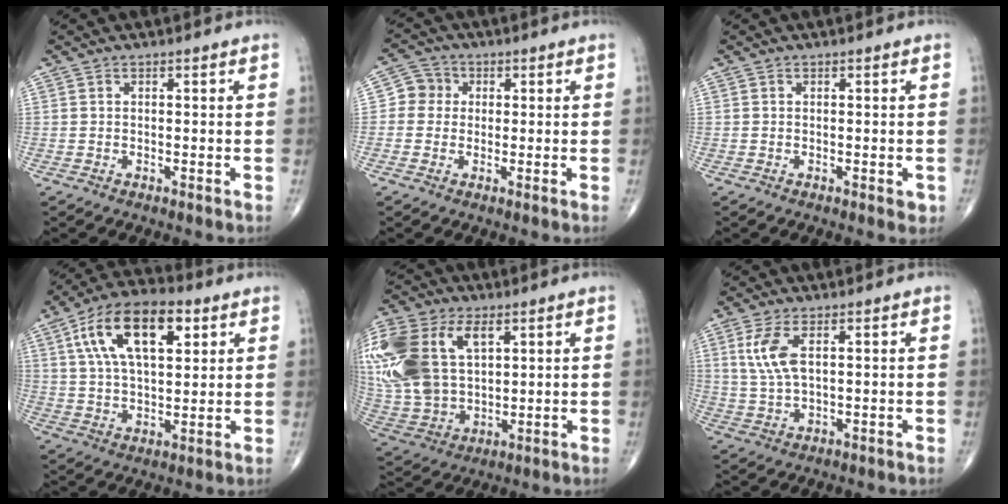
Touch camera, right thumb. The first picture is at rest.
{"total": 4.5, "force": [0.3, 4.3, 1.2], "torque": [0.007, 0.009, -0.006]}
{"total": 1.2, "force": [-0.3, 0.7, 1.0], "torque": [-0.003, -0.001, -0.005]}
{"total": 17.5, "force": [6.7, 8.5, 13.7], "torque": [-0.226, 0.000, 0.115]}
{"total": 25.8, "force": [8.2, 16.2, 18.3], "torque": [-0.437, 0.013, 0.166]}
{"total": 6.7, "force": [2.2, 2.8, 5.7], "torque": [-0.132, -0.003, 0.052]}